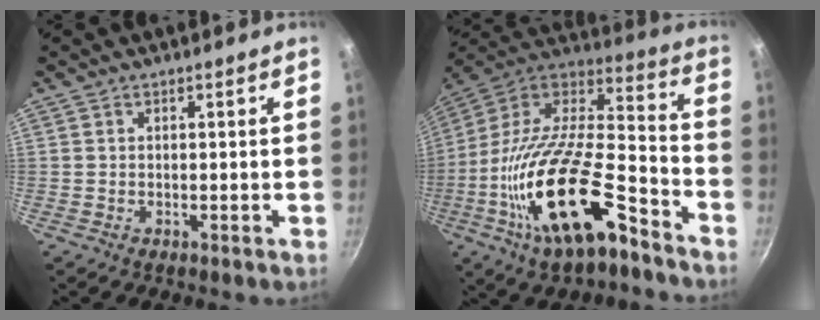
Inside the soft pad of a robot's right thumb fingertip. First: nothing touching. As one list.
[{"total": 26.9, "force": [-12.6, 10.6, 21.3], "torque": [-0.359, 0.056, -0.234]}]